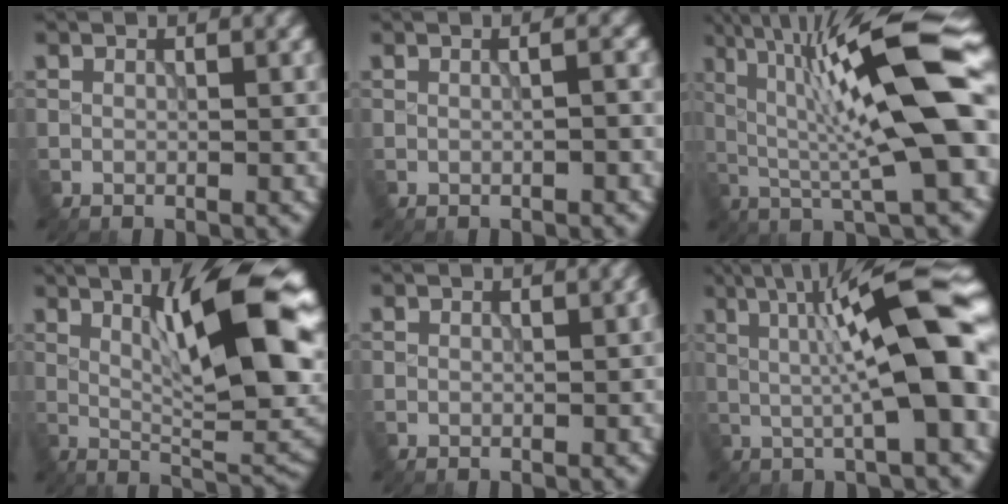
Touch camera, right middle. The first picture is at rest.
{"total": 1.9, "force": [0.3, 0.8, 1.7], "torque": [-0.007, 0.000, -0.004]}
{"total": 14.8, "force": [1.8, 2.8, 14.4], "torque": [-0.223, 0.017, 0.023]}
{"total": 11.3, "force": [2.9, 2.6, 10.6], "torque": [-0.152, 0.004, 0.049]}
{"total": 0.7, "force": [0.1, 0.1, 0.6], "torque": [-0.007, 0.002, 0.003]}
{"total": 11.5, "force": [0.8, 1.7, 11.3], "torque": [-0.156, 0.024, 0.010]}